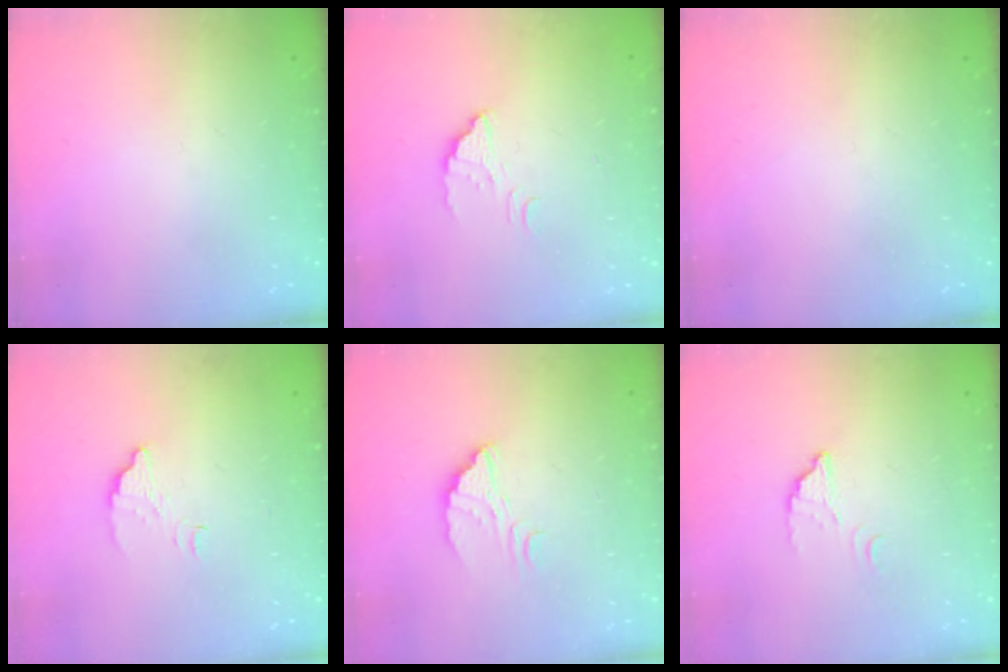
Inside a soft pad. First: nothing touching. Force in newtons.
{"total": 2.5, "press": 2.5, "slide": 0.2}
{"total": 0.0}
{"total": 4.2, "press": 4.1, "slide": 0.3}
{"total": 4.4, "press": 4.4, "slide": 0.3}
{"total": 3.1, "press": 3.1, "slide": 0.2}